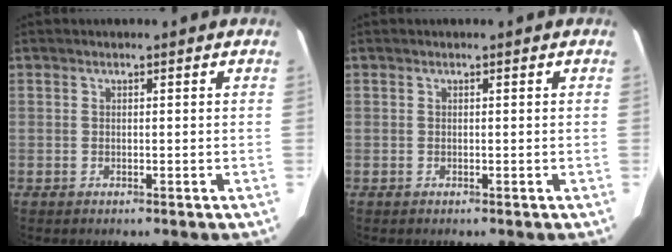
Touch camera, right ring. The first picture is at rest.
{"total": 0.0}